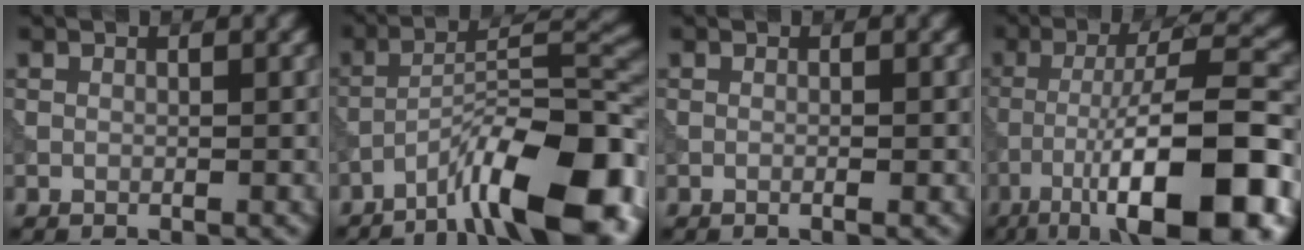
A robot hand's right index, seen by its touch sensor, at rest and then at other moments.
{"total": 13.1, "force": [-7.8, 3.1, 10.1], "torque": [-0.149, 0.016, -0.133]}
{"total": 0.5, "force": [-0.2, 0.0, 0.5], "torque": [-0.008, -0.002, -0.005]}
{"total": 14.4, "force": [-6.6, 3.6, 12.2], "torque": [-0.194, 0.007, -0.100]}